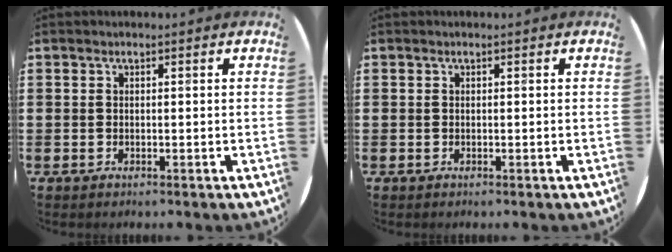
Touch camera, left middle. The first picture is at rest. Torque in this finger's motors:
{"motor_torque": [0.00, 0.00, 0.00, -0.01]}